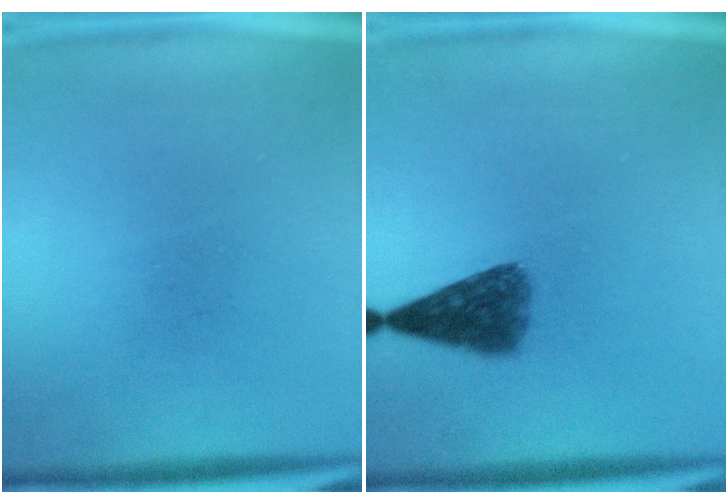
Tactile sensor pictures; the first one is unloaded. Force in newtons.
{"total": 5.5}